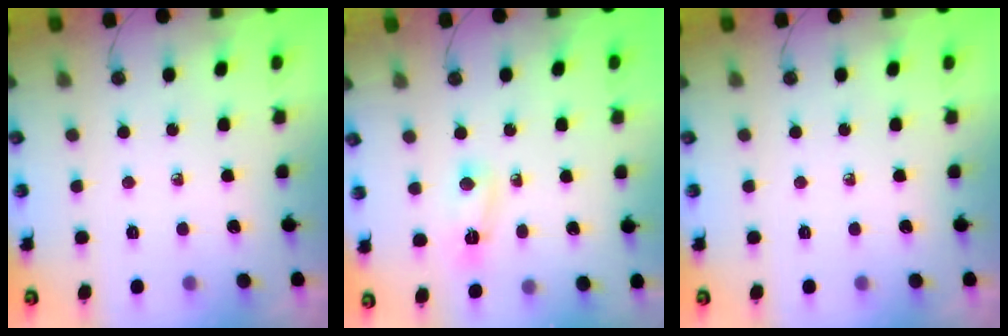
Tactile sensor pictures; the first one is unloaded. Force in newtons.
{"total": 3.2, "press": 2.7, "slide": 1.6}
{"total": 0.0}